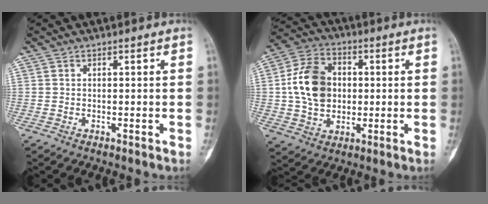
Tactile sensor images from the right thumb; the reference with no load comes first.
{"total": 13.2, "force": [0.8, 9.9, 8.7], "torque": [-0.136, 0.012, 0.012]}